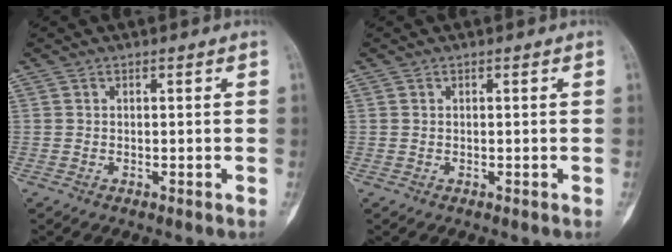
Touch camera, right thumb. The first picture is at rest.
{"total": 0.0}